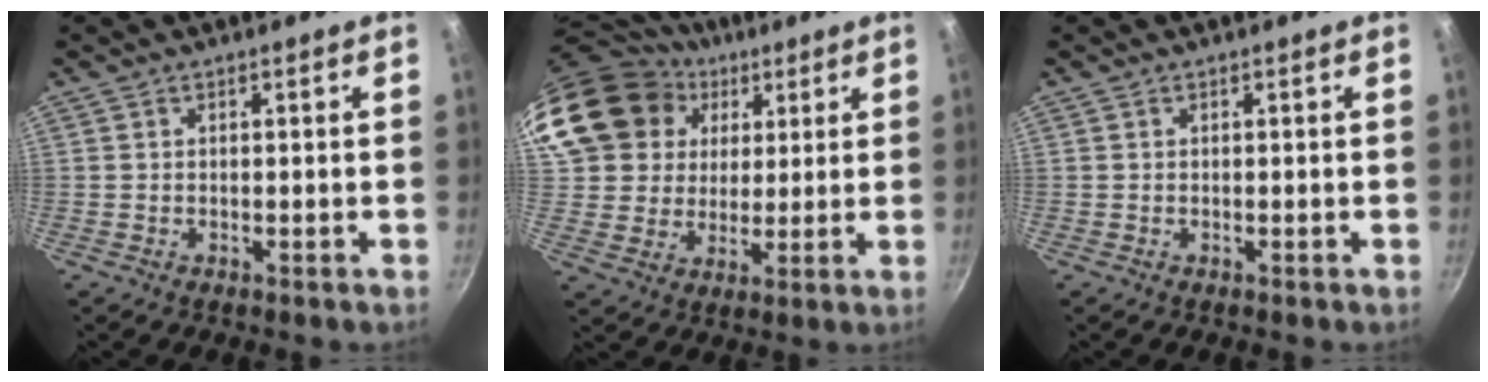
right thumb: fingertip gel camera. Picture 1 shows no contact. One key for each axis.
{"total": 21.4, "fx": 8.9, "fy": 17.4, "fz": 8.7, "tx": -0.175, "ty": 0.021, "tz": 0.173}
{"total": 0.0}